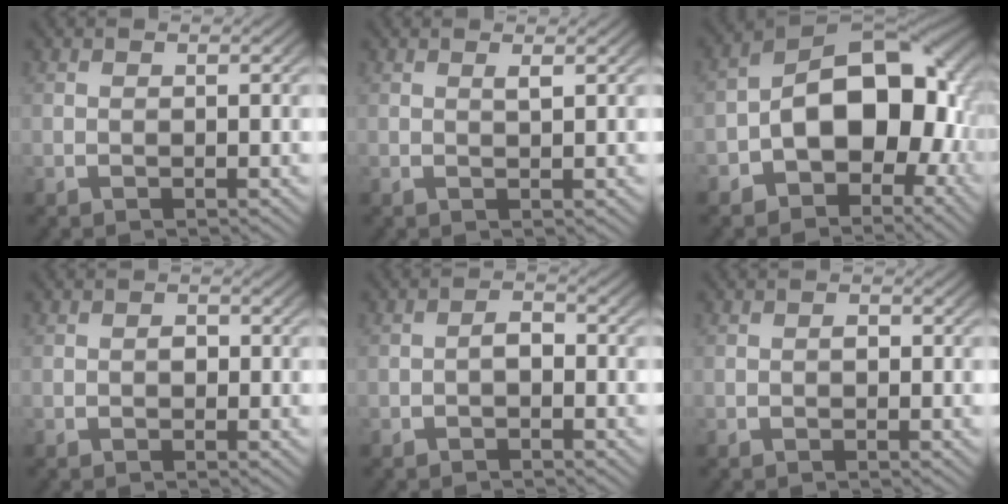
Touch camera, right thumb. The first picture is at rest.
{"total": 0.8, "force": [0.5, 0.0, 0.5], "torque": [-0.012, 0.000, 0.012]}
{"total": 14.2, "force": [-1.6, 9.2, 10.7], "torque": [-0.163, -0.033, -0.014]}
{"total": 0.8, "force": [-0.2, 0.7, 0.5], "torque": [-0.011, -0.002, -0.005]}
{"total": 1.6, "force": [-0.7, 1.0, 1.0], "torque": [-0.019, 0.000, -0.014]}
{"total": 0.6, "force": [-0.2, 0.5, 0.4], "torque": [-0.007, 0.001, -0.005]}